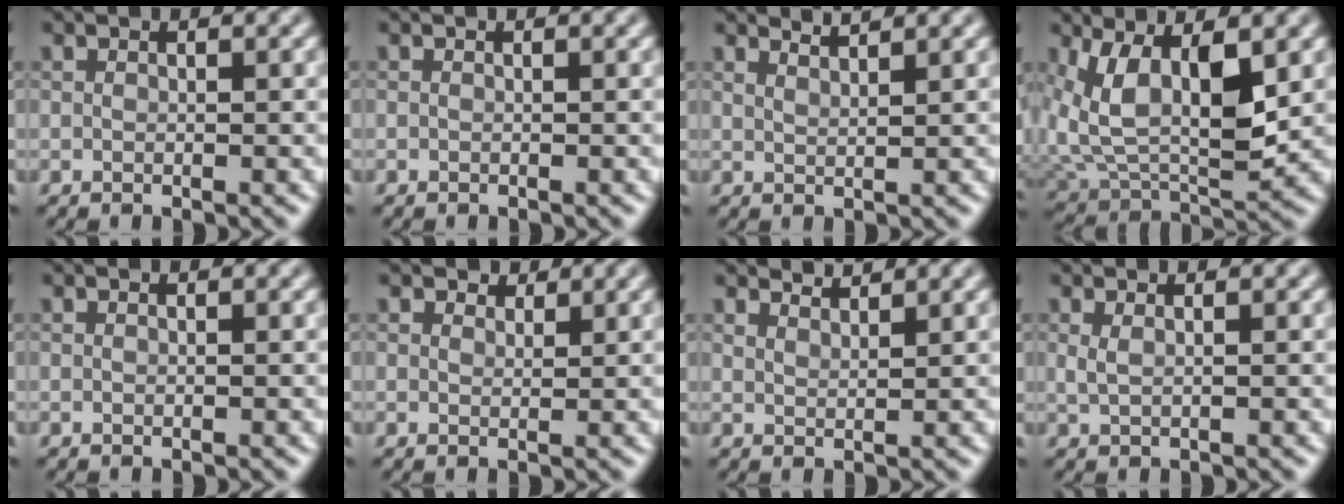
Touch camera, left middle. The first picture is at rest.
{"total": 0.5, "force": [-0.3, -0.2, -0.4], "torque": [0.000, -0.005, -0.002]}
{"total": 1.8, "force": [1.7, 0.1, 0.3], "torque": [0.000, 0.004, 0.020]}
{"total": 7.8, "force": [2.2, 4.2, 6.3], "torque": [-0.141, -0.011, 0.047]}
{"total": 0.0}
{"total": 1.4, "force": [1.3, 0.4, -0.1], "torque": [-0.011, -0.003, 0.017]}
{"total": 2.1, "force": [2.1, 0.0, 0.1], "torque": [-0.004, 0.001, 0.029]}
{"total": 0.9, "force": [0.4, 0.4, 0.7], "torque": [-0.017, -0.006, 0.003]}